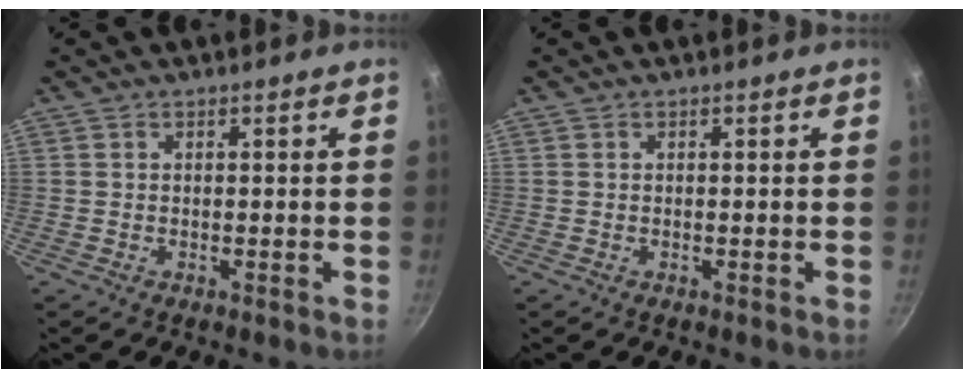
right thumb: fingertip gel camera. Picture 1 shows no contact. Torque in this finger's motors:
{"motor_torque": [-0.13, 0.11, -0.01, 0.00, 0.00]}